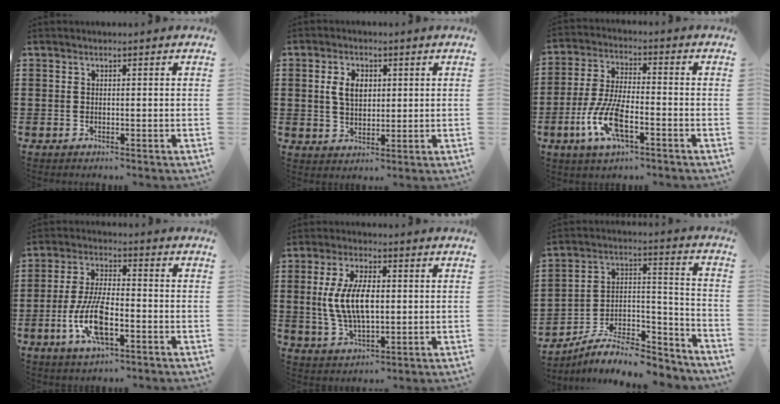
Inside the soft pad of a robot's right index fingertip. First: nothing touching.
{"total": 4.6, "force": [1.0, 2.9, 3.4], "torque": [-0.082, 0.010, 0.014]}
{"total": 9.5, "force": [-3.9, 3.2, 8.1], "torque": [-0.192, -0.015, -0.075]}
{"total": 10.1, "force": [-3.2, 3.7, 8.8], "torque": [-0.199, -0.012, -0.062]}
{"total": 9.0, "force": [0.4, 4.0, 8.0], "torque": [-0.178, 0.003, 0.000]}
{"total": 8.8, "force": [-7.5, 3.2, 3.4], "torque": [-0.046, 0.027, -0.138]}